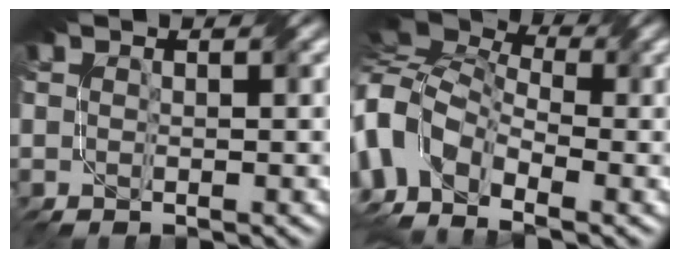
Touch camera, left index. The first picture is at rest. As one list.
[{"total": 12.4, "force": [-2.1, 8.4, 8.8], "torque": [-0.206, 0.001, -0.053]}]